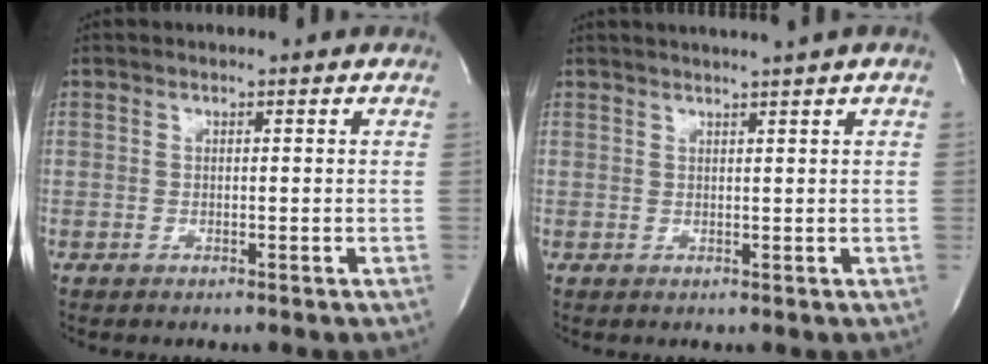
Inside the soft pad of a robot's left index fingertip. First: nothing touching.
{"total": 3.9, "force": [3.1, -1.2, 1.9], "torque": [-0.025, 0.006, 0.043]}